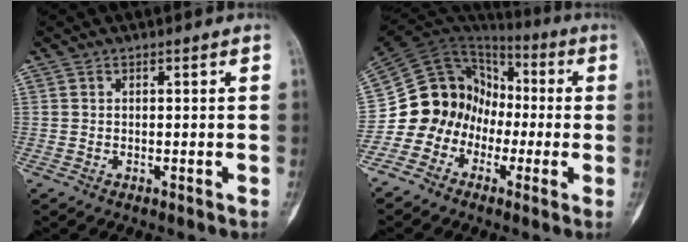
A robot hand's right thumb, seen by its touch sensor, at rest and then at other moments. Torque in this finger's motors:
{"motor_torque": [0.29, 0.31, 0.18, -0.10, 0.08]}